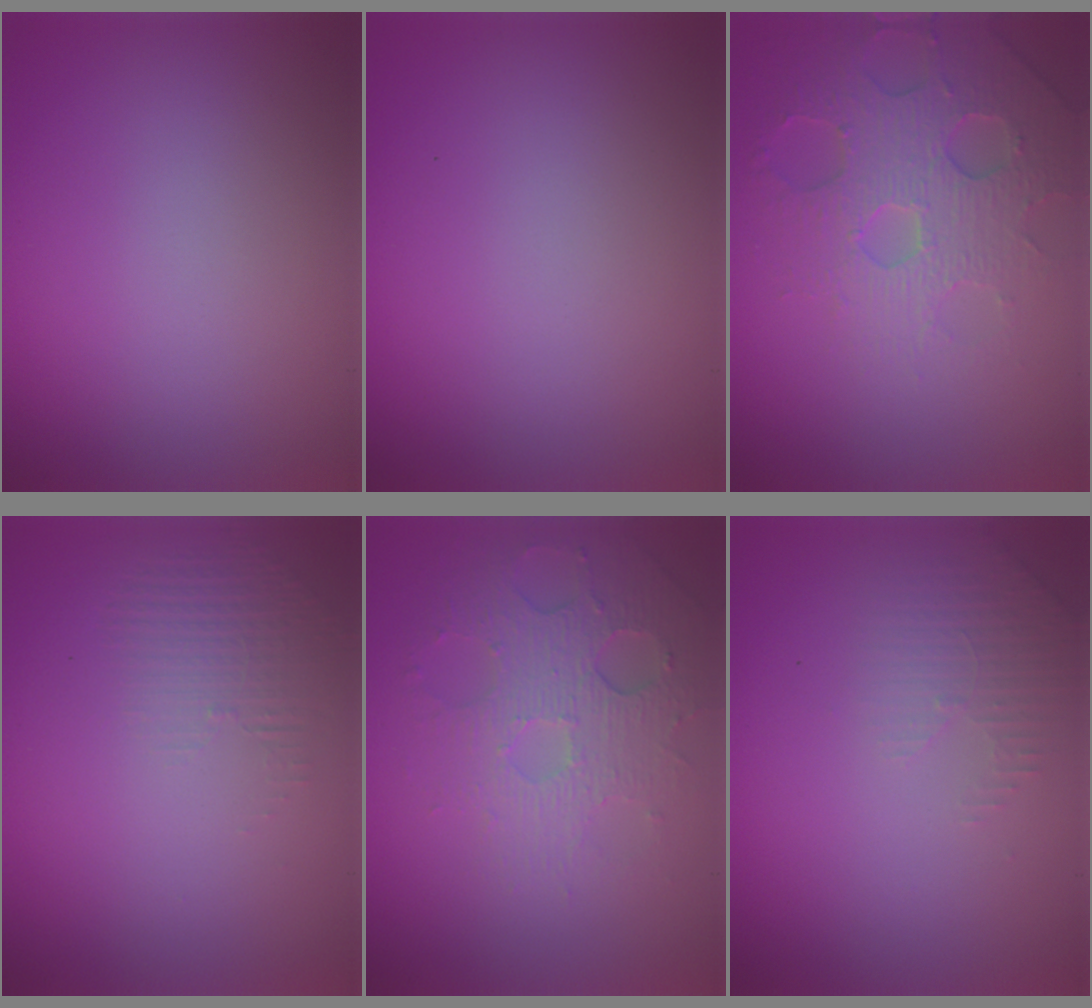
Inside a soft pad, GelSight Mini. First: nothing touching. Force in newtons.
{"total": 0.0}
{"total": 4.6, "press": 4.5, "slide": 1.0}
{"total": 1.4, "press": 0.1, "slide": 1.4}
{"total": 4.0, "press": 3.6, "slide": 1.7}
{"total": 1.9, "press": 1.8, "slide": 0.6}